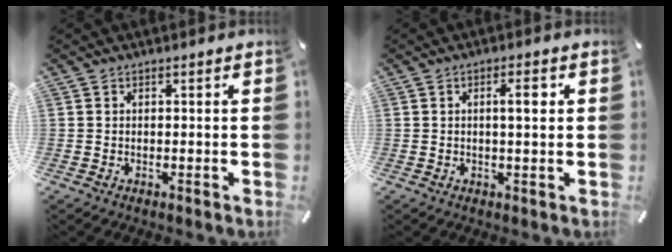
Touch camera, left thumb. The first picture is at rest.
{"total": 4.7, "force": [1.0, 1.0, 4.5], "torque": [-0.080, 0.003, 0.011]}